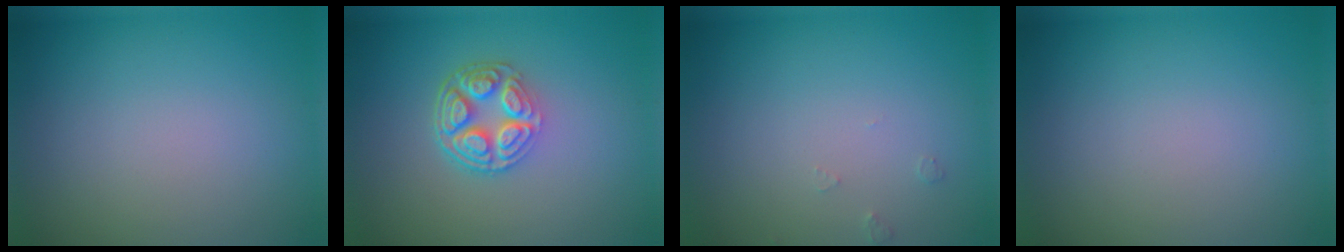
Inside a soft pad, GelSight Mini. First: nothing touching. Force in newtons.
{"total": 4.9, "press": 3.6, "slide": 3.3}
{"total": 0.6, "press": 0.6, "slide": 0.1}
{"total": 0.0}